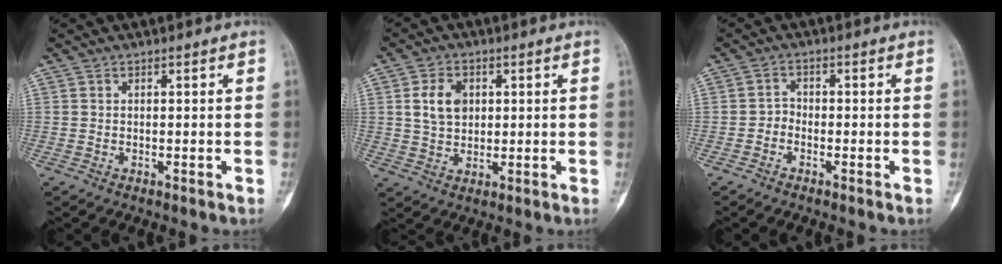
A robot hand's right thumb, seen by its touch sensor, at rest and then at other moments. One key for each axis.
{"total": 6.8, "fx": 1.6, "fy": 5.0, "fz": 4.4, "tx": -0.064, "ty": -0.005, "tz": 0.030}
{"total": 1.9, "fx": -1.0, "fy": 1.4, "fz": 0.7, "tx": -0.002, "ty": 0.010, "tz": -0.027}